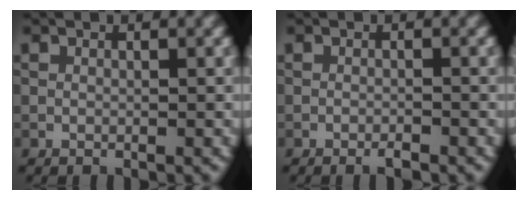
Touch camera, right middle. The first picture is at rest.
{"total": 0.9, "force": [-0.7, 0.1, 0.6], "torque": [-0.010, -0.001, -0.013]}